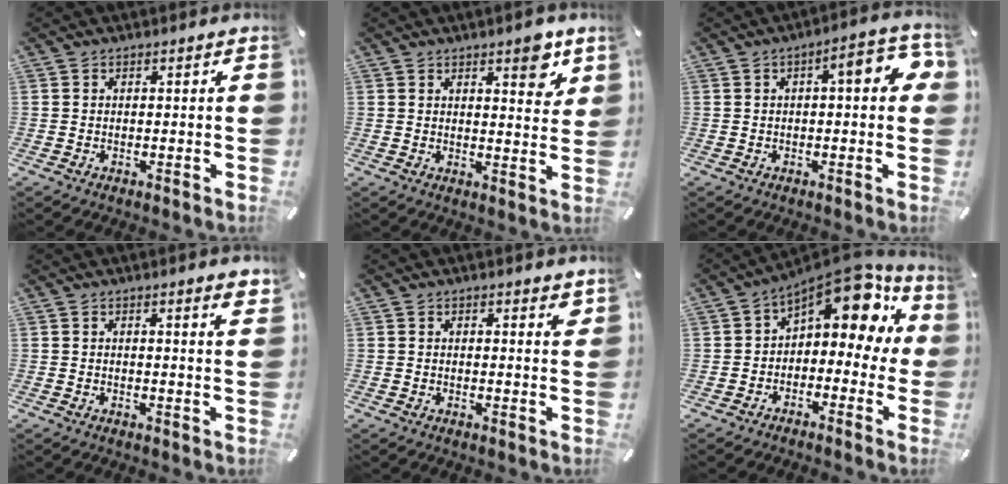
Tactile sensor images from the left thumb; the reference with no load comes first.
{"total": 6.4, "force": [4.4, 2.6, 3.8], "torque": [-0.029, -0.032, 0.067]}
{"total": 8.8, "force": [1.7, 2.9, 8.1], "torque": [-0.102, -0.010, 0.020]}
{"total": 2.8, "force": [1.7, 0.2, 2.2], "torque": [-0.037, -0.005, 0.027]}
{"total": 2.1, "force": [1.5, 0.8, 1.2], "torque": [-0.011, -0.005, 0.024]}
{"total": 13.6, "force": [7.0, 6.5, 9.7], "torque": [-0.143, -0.053, 0.121]}